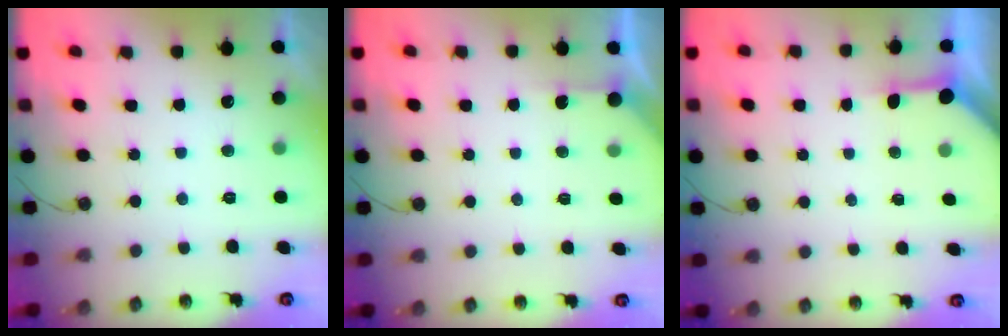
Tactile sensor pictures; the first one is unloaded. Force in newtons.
{"total": 2.9, "press": 2.9, "slide": 0.3}
{"total": 3.4, "press": 3.4, "slide": 0.4}